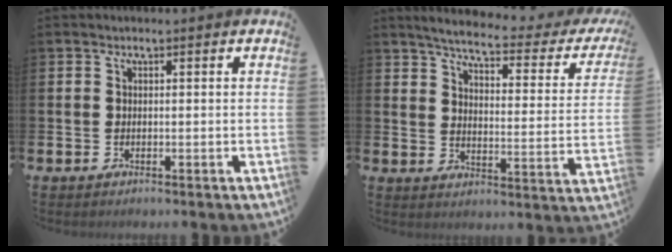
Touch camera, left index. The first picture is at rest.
{"total": 5.2, "force": [4.4, 0.7, 2.6], "torque": [-0.066, -0.035, 0.066]}